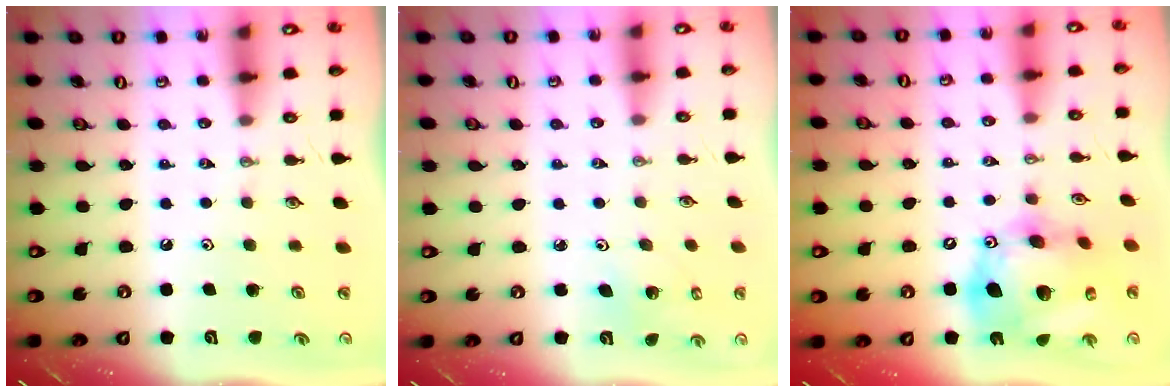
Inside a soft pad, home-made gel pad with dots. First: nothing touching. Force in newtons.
{"total": 2.6, "press": 2.6, "slide": 0.2}
{"total": 22.1, "press": 21.9, "slide": 3.3}